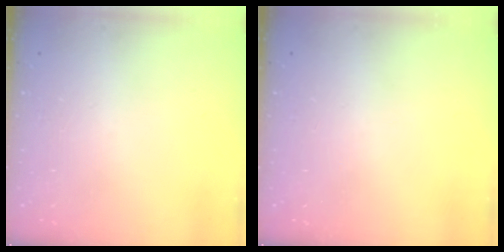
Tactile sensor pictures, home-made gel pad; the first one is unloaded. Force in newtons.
{"total": 0.0}